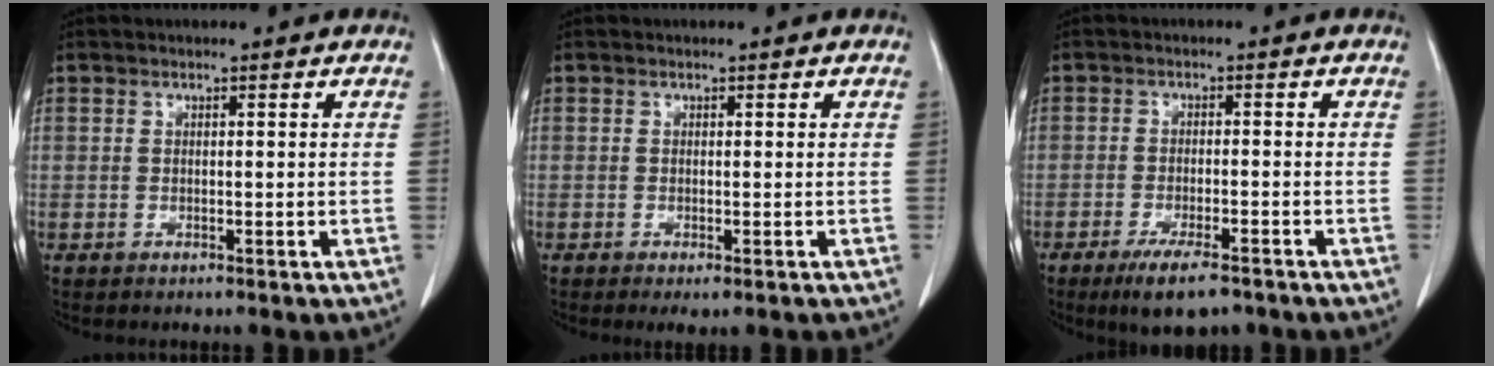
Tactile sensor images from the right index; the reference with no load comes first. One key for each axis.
{"total": 1.7, "fx": -1.0, "fy": 0.4, "fz": 1.3, "tx": -0.012, "ty": -0.005, "tz": -0.015}
{"total": 6.9, "fx": -5.0, "fy": 1.7, "fz": 4.5, "tx": -0.074, "ty": -0.012, "tz": -0.077}